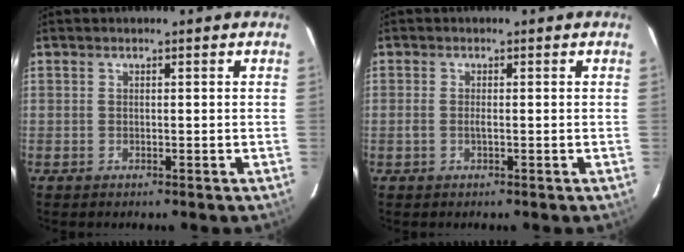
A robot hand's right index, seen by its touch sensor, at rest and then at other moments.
{"total": 1.2, "force": [-0.3, 0.2, 1.2], "torque": [-0.025, -0.001, -0.007]}